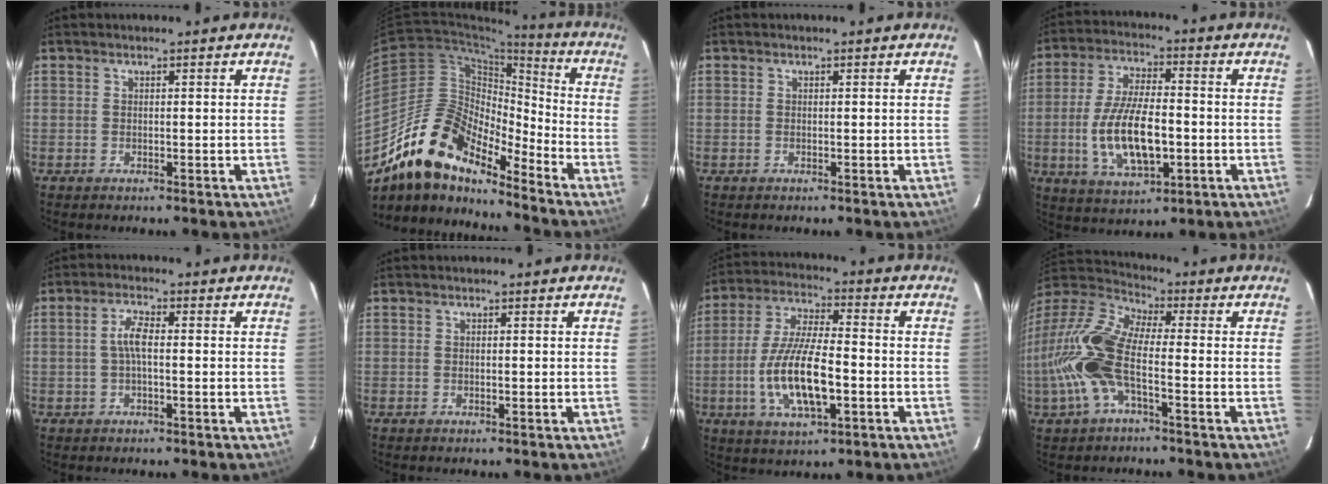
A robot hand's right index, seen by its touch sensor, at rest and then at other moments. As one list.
[{"total": 17.3, "force": [-13.9, 5.8, 8.5], "torque": [-0.153, 0.000, -0.269]}, {"total": 0.0}, {"total": 13.8, "force": [-2.8, 5.5, 12.3], "torque": [-0.249, -0.005, -0.044]}, {"total": 3.4, "force": [-0.2, 0.9, 3.3], "torque": [-0.067, 0.007, -0.003]}, {"total": 0.0}, {"total": 14.2, "force": [-3.7, 4.4, 13.0], "torque": [-0.267, -0.006, -0.066]}, {"total": 16.7, "force": [-4.3, 6.1, 15.0], "torque": [-0.319, -0.002, -0.096]}]